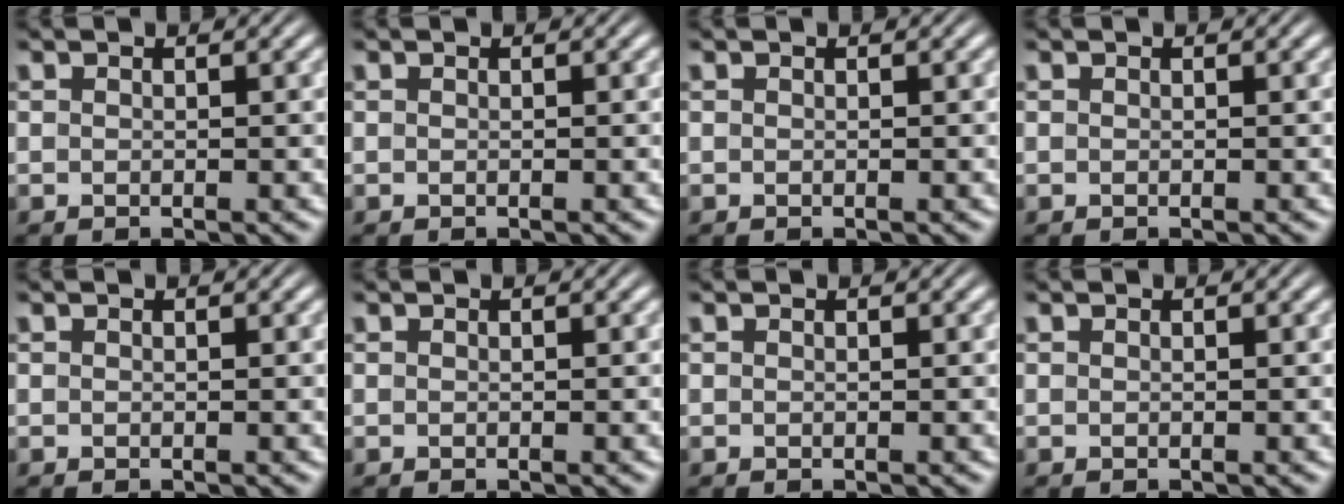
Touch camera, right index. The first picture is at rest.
{"total": 0.0}
{"total": 0.0}
{"total": 0.0}
{"total": 0.0}
{"total": 0.0}
{"total": 0.0}
{"total": 0.0}